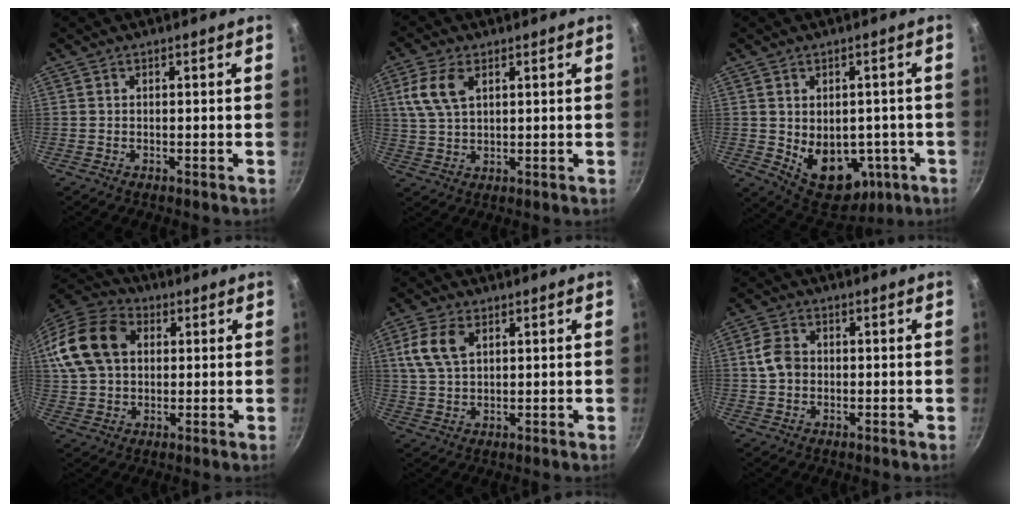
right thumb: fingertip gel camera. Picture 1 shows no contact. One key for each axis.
{"total": 7.5, "fx": 2.9, "fy": 4.2, "fz": 5.5, "tx": -0.109, "ty": 0.000, "tz": 0.058}
{"total": 13.5, "fx": -2.7, "fy": 9.6, "fz": 9.1, "tx": -0.089, "ty": -0.006, "tz": -0.009}
{"total": 19.7, "fx": 4.8, "fy": 14.7, "fz": 12.2, "tx": -0.254, "ty": 0.031, "tz": 0.079}
{"total": 7.8, "fx": 2.9, "fy": 4.7, "fz": 5.5, "tx": -0.103, "ty": 0.002, "tz": 0.057}
{"total": 5.2, "fx": 0.1, "fy": 4.2, "fz": 3.2, "tx": -0.049, "ty": 0.009, "tz": -0.004}